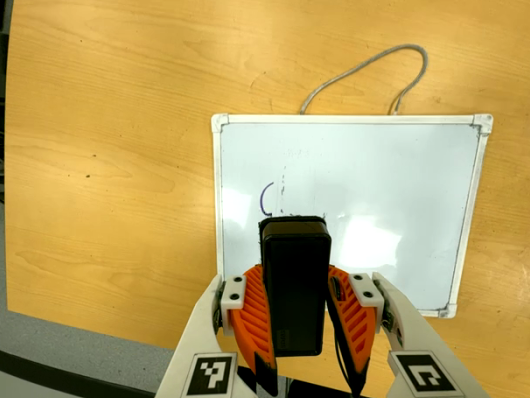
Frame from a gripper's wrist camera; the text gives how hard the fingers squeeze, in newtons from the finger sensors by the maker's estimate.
{"total": 7.9, "left": 6.7, "right": 9.2}